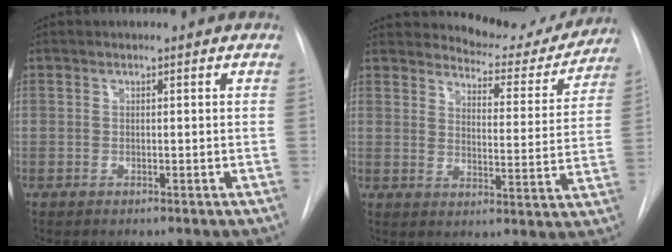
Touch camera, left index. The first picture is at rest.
{"total": 13.1, "force": [12.6, 3.2, 1.7], "torque": [-0.007, -0.031, 0.149]}